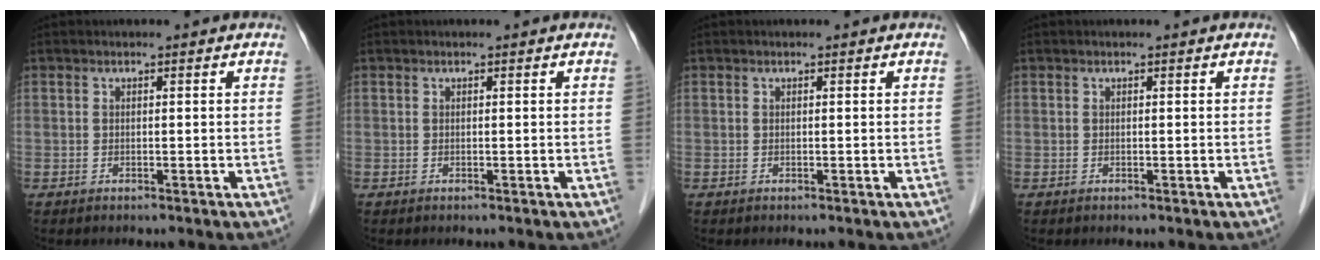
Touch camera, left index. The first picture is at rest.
{"total": 0.0}
{"total": 0.0}
{"total": 0.0}